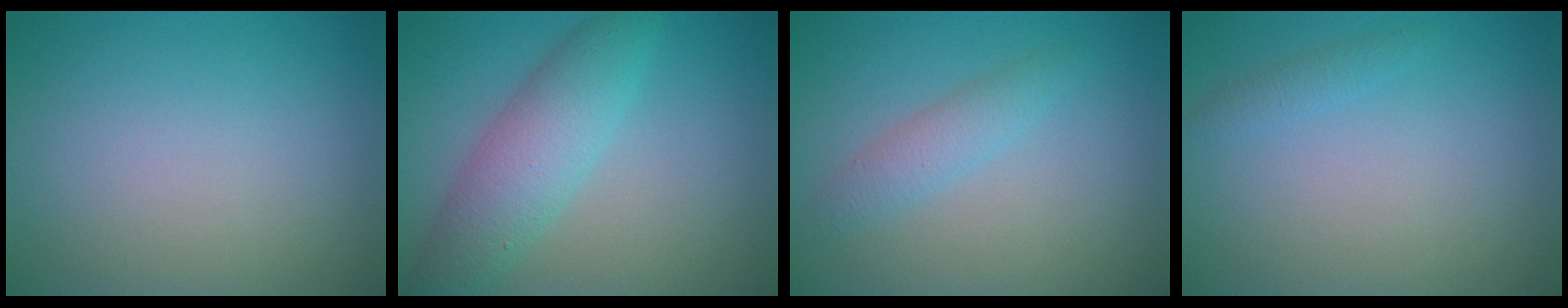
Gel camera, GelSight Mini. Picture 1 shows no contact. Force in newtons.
{"total": 5.1, "press": 5.1, "slide": 0.1}
{"total": 2.0, "press": 2.0, "slide": 0.0}
{"total": 0.9, "press": 0.9, "slide": 0.1}